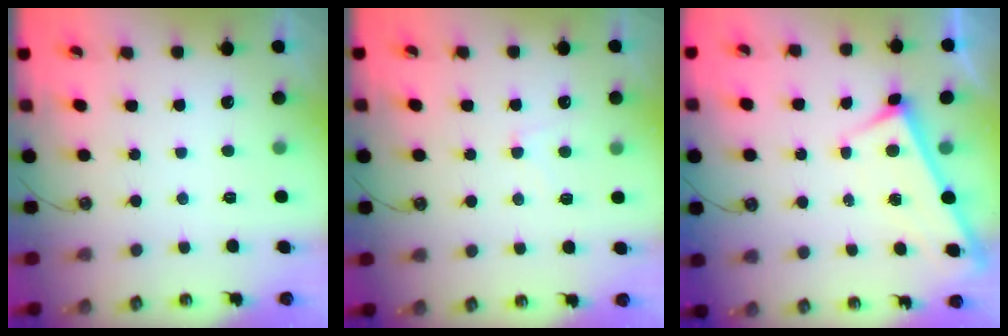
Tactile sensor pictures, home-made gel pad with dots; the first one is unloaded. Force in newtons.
{"total": 1.3, "press": 1.2, "slide": 0.6}
{"total": 3.0, "press": 3.0, "slide": 0.2}